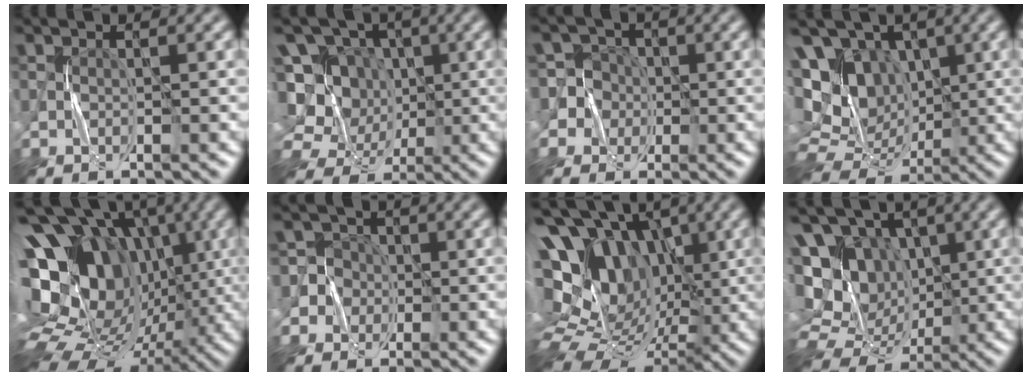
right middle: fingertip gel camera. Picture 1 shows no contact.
{"total": 11.2, "force": [0.1, 10.4, 4.3], "torque": [-0.125, 0.039, -0.026]}
{"total": 5.3, "force": [-0.2, 5.3, 0.6], "torque": [0.008, 0.027, -0.018]}
{"total": 16.7, "force": [3.5, 13.4, 9.3], "torque": [-0.201, 0.026, 0.051]}
{"total": 19.6, "force": [1.9, 14.2, 13.4], "torque": [-0.231, 0.018, 0.034]}
{"total": 4.1, "force": [-1.1, 3.9, 0.2], "torque": [0.024, 0.020, -0.039]}
{"total": 17.0, "force": [2.9, 12.8, 10.7], "torque": [-0.222, 0.021, 0.062]}
{"total": 16.1, "force": [2.7, 13.6, 8.1], "torque": [-0.196, 0.031, 0.039]}